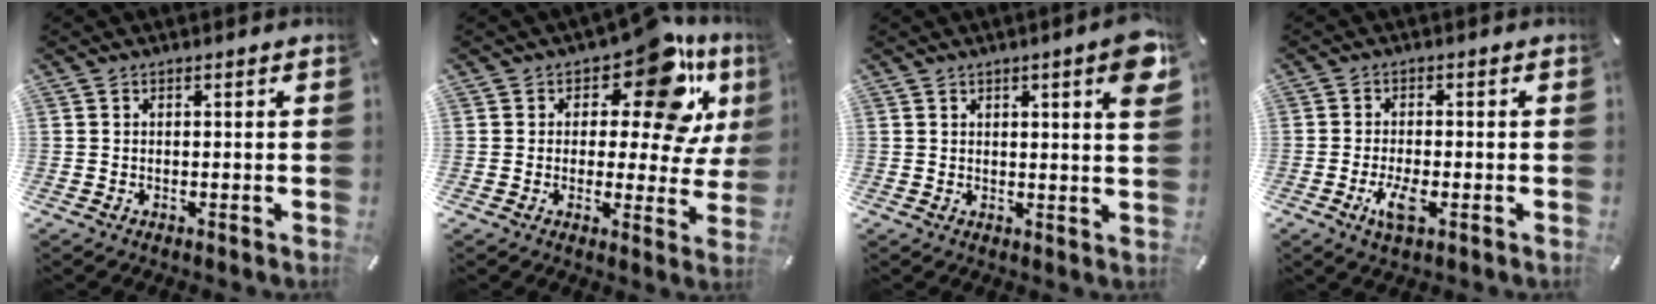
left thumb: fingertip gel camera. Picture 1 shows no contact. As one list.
[{"total": 16.5, "force": [8.8, 7.2, 11.9], "torque": [-0.162, -0.062, 0.144]}, {"total": 6.0, "force": [2.6, 1.1, 5.3], "torque": [-0.071, -0.013, 0.038]}, {"total": 5.4, "force": [-2.1, 2.1, 4.6], "torque": [-0.100, -0.003, -0.038]}]